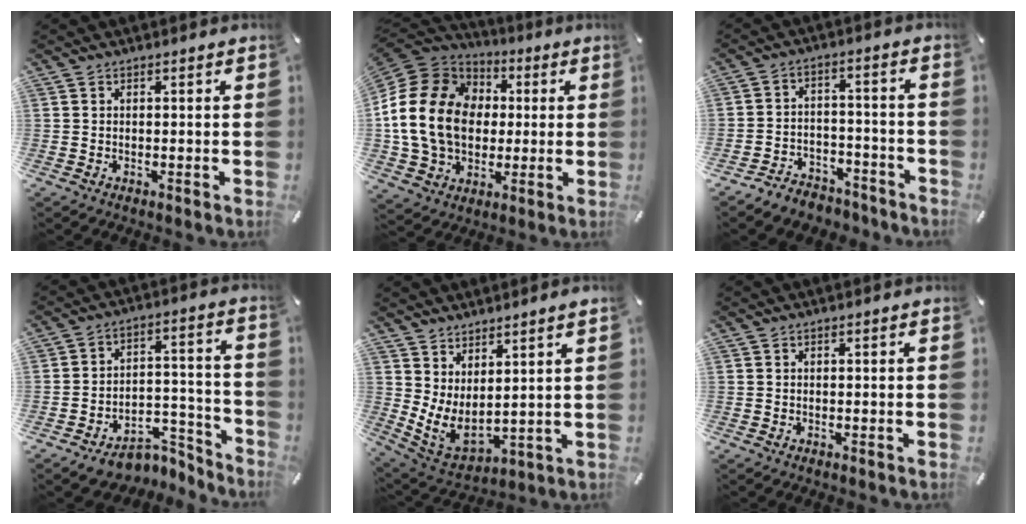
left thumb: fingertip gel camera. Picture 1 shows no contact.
{"total": 20.8, "force": [-0.3, 16.8, 12.3], "torque": [-0.259, 0.018, -0.008]}
{"total": 6.3, "force": [-5.1, 3.5, 1.3], "torque": [-0.014, 0.032, -0.096]}
{"total": 8.5, "force": [-5.1, 6.2, 2.7], "torque": [-0.013, 0.027, -0.083]}
{"total": 5.2, "force": [3.0, 2.5, 3.4], "torque": [-0.079, -0.052, 0.062]}
{"total": 0.0}